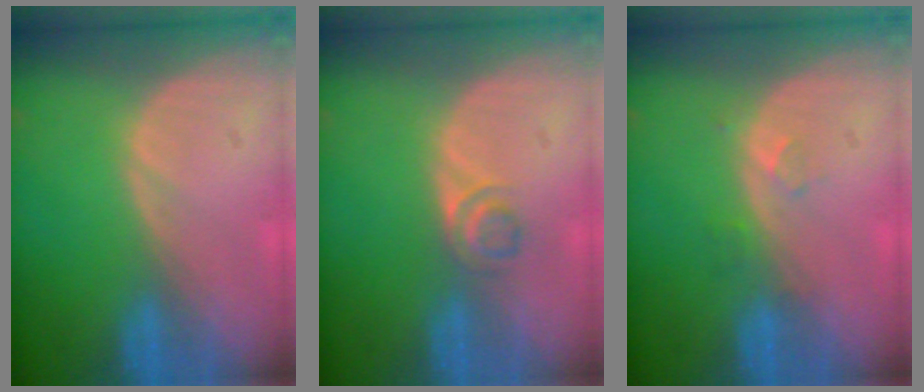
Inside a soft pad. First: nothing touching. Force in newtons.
{"total": 2.3, "press": 2.1, "slide": 1.0}
{"total": 1.9, "press": 1.6, "slide": 1.0}